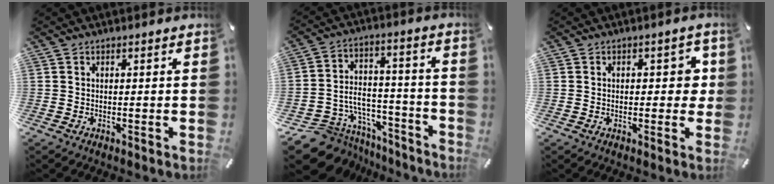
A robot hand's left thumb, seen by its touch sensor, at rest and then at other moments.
{"total": 10.5, "force": [-5.8, 8.4, 2.4], "torque": [-0.047, 0.023, -0.091]}
{"total": 4.4, "force": [0.4, 2.6, 3.6], "torque": [-0.038, 0.000, -0.003]}